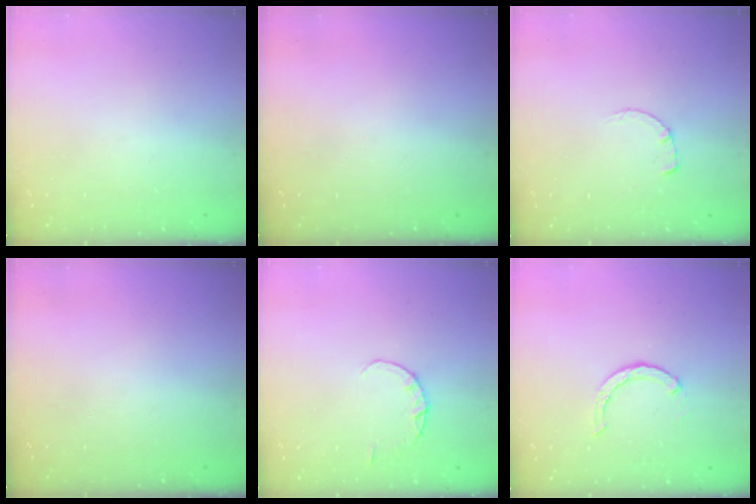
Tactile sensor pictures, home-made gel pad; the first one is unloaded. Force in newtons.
{"total": 0.0}
{"total": 0.7, "press": 0.6, "slide": 0.2}
{"total": 0.0}
{"total": 1.8, "press": 1.8, "slide": 0.3}
{"total": 3.0, "press": 3.0, "slide": 0.4}